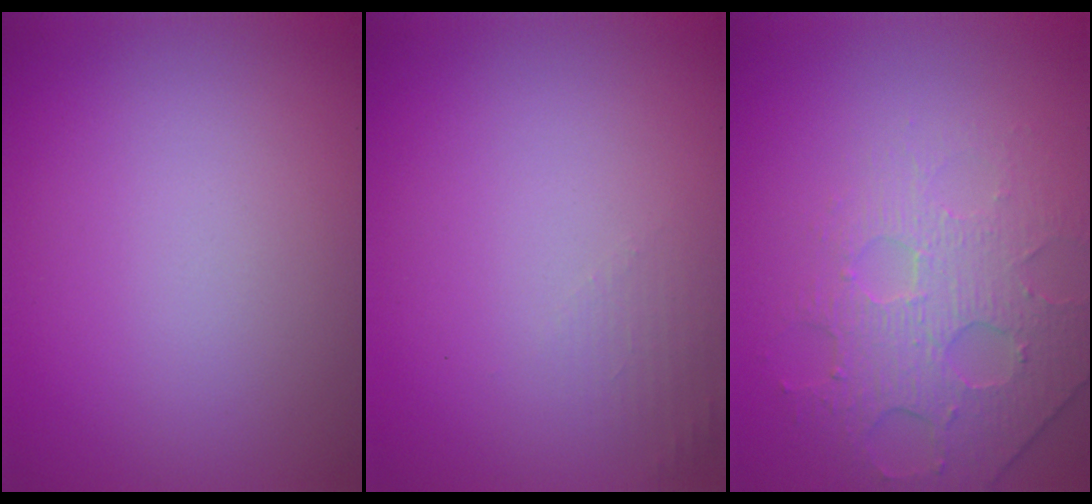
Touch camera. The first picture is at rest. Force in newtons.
{"total": 1.1, "press": 1.1, "slide": 0.3}
{"total": 4.0, "press": 3.8, "slide": 1.2}